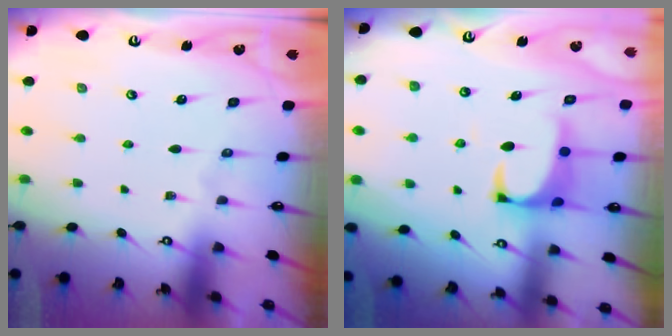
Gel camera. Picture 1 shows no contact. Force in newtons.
{"total": 1.6, "press": 1.3, "slide": 0.8}